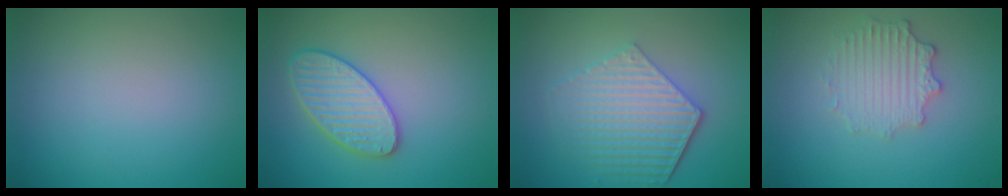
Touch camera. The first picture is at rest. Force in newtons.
{"total": 3.9, "press": 3.8, "slide": 0.8}
{"total": 5.9, "press": 4.3, "slide": 4.0}
{"total": 2.6, "press": 2.5, "slide": 0.9}